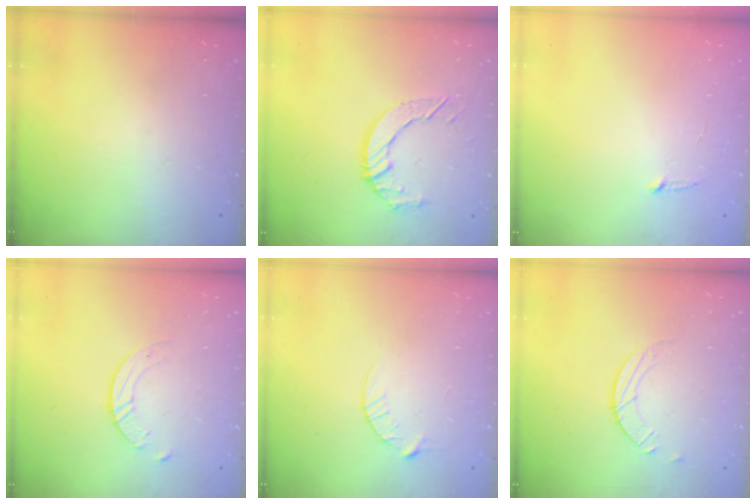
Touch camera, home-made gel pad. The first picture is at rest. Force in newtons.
{"total": 8.1, "press": 8.0, "slide": 0.4}
{"total": 2.5, "press": 2.5, "slide": 0.2}
{"total": 1.4, "press": 1.4, "slide": 0.2}
{"total": 3.0, "press": 3.0, "slide": 0.4}
{"total": 2.5, "press": 2.4, "slide": 0.2}